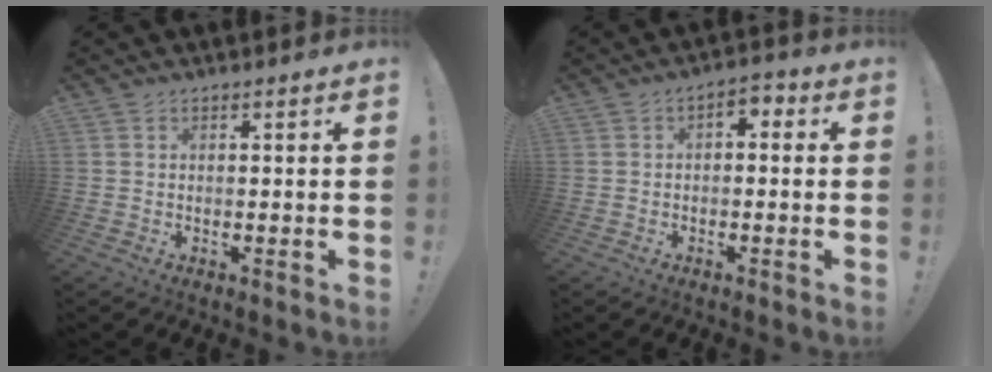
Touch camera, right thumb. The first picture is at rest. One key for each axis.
{"total": 2.9, "fx": -1.3, "fy": 1.8, "fz": 1.8, "tx": -0.023, "ty": 0.010, "tz": -0.026}